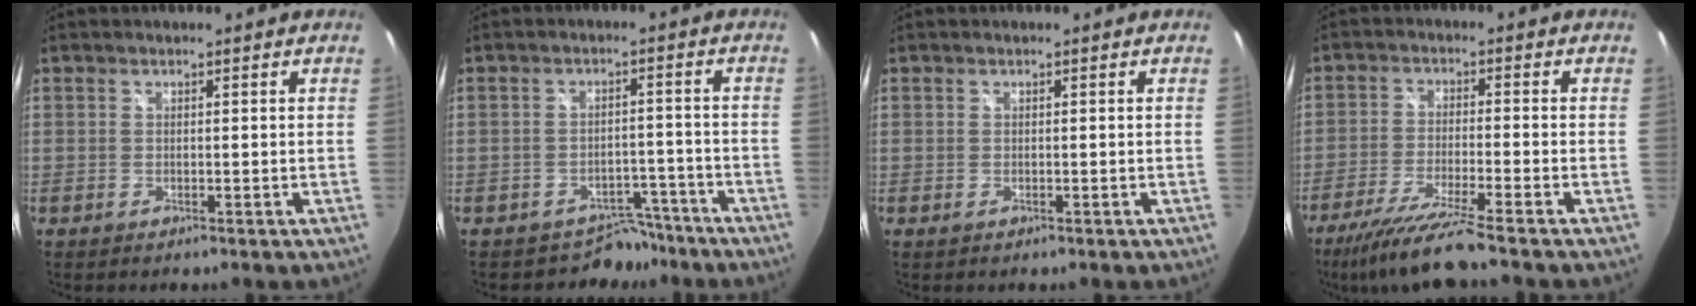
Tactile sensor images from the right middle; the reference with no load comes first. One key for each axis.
{"total": 5.5, "fx": -4.5, "fy": 3.1, "fz": -0.2, "tx": 0.006, "ty": 0.023, "tz": -0.066}
{"total": 0.0}
{"total": 11.4, "fx": -9.4, "fy": -0.8, "fz": 6.4, "tx": -0.143, "ty": -0.031, "tz": -0.168}